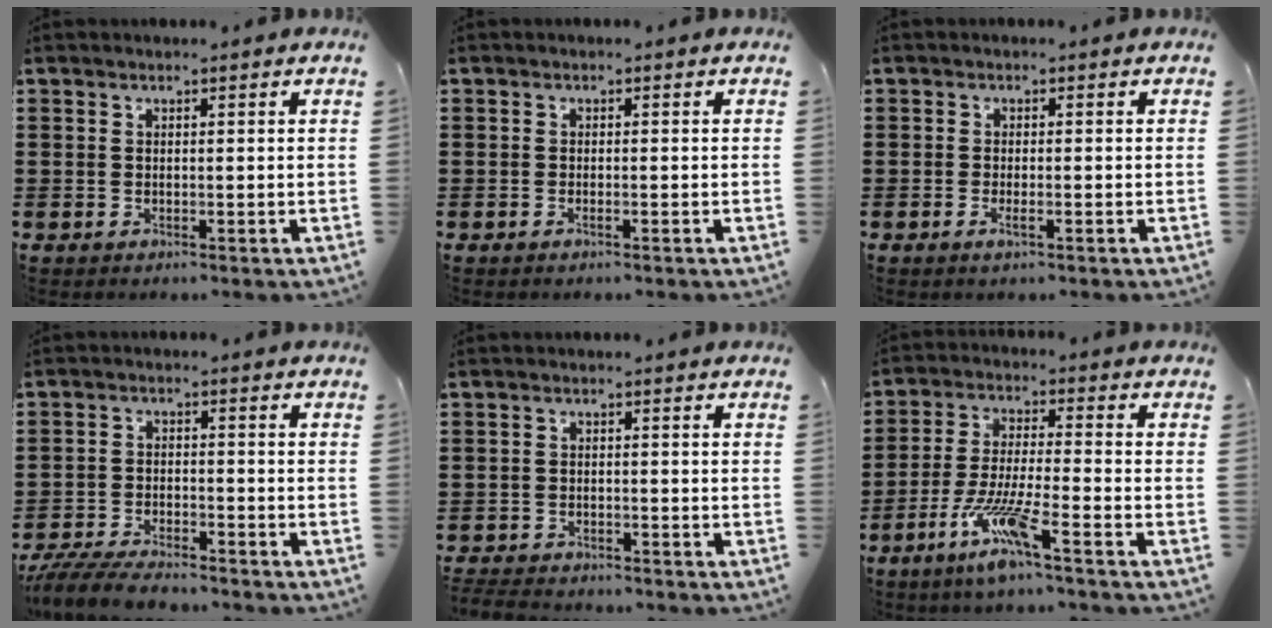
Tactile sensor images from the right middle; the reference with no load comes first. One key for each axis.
{"total": 0.5, "fx": -0.3, "fy": 0.0, "fz": 0.4, "tx": -0.008, "ty": -0.002, "tz": -0.005}
{"total": 1.3, "fx": -0.5, "fy": 0.3, "fz": 1.2, "tx": -0.022, "ty": -0.001, "tz": -0.009}
{"total": 5.6, "fx": -5.3, "fy": 0.9, "fz": 1.7, "tx": -0.046, "ty": -0.004, "tz": -0.107}
{"total": 2.8, "fx": -2.7, "fy": 0.5, "fz": 0.1, "tx": -0.007, "ty": 0.000, "tz": -0.059}
{"total": 8.3, "fx": -5.6, "fy": 0.5, "fz": 6.1, "tx": -0.130, "ty": -0.012, "tz": -0.109}